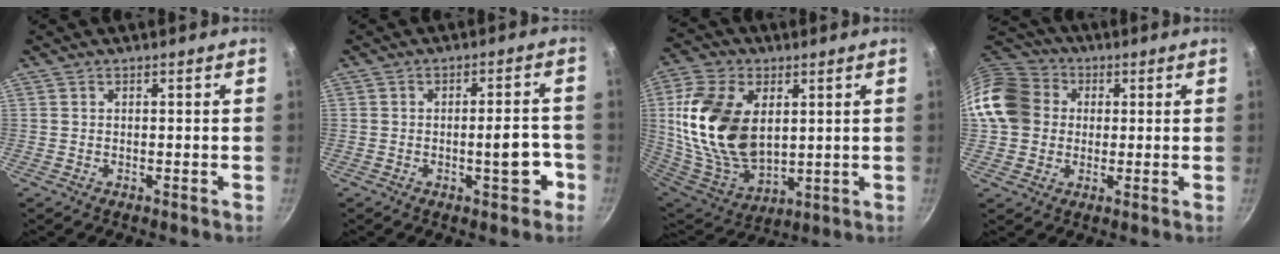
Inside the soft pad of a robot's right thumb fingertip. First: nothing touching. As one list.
[{"total": 6.5, "force": [-2.3, 2.4, 5.5], "torque": [-0.049, 0.026, -0.029]}, {"total": 21.5, "force": [4.1, 13.5, 16.2], "torque": [-0.299, -0.022, 0.088]}, {"total": 13.4, "force": [1.8, 11.7, 6.5], "torque": [-0.102, 0.024, 0.020]}]